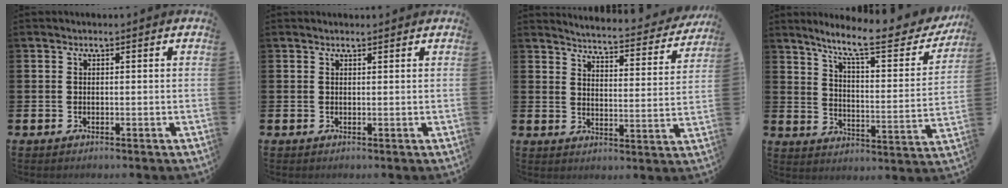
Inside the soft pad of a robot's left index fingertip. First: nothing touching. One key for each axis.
{"total": 0.7, "fx": 0.7, "fy": 0.1, "fz": 0.2, "tx": 0.004, "ty": -0.002, "tz": 0.011}
{"total": 4.4, "fx": 4.3, "fy": 0.3, "fz": 0.8, "tx": -0.032, "ty": -0.040, "tz": 0.066}
{"total": 10.4, "fx": 8.6, "fy": 1.7, "fz": 5.6, "tx": -0.119, "ty": -0.055, "tz": 0.136}